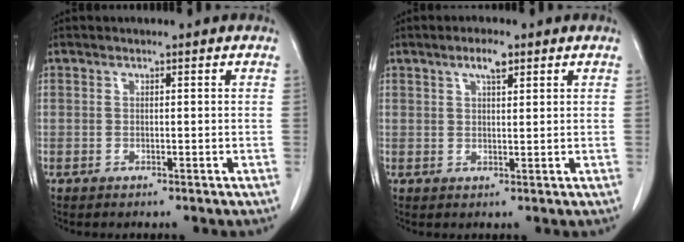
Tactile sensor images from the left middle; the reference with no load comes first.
{"total": 3.1, "force": [1.9, 0.8, 2.3], "torque": [-0.044, 0.005, 0.032]}